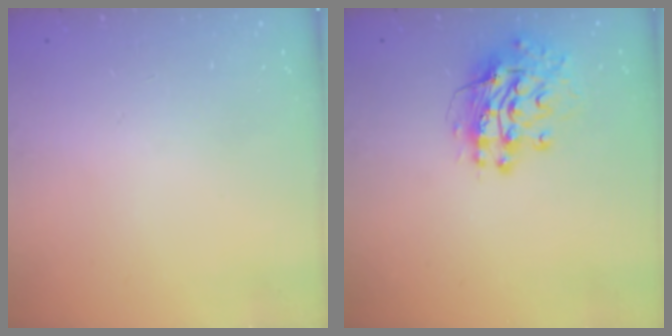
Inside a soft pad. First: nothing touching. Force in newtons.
{"total": 12.8, "press": 12.7, "slide": 1.1}